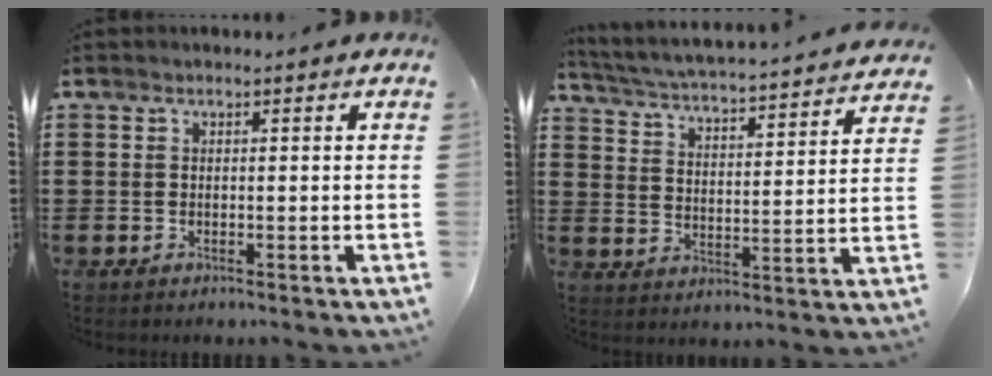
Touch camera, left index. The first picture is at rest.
{"total": 3.8, "force": [3.6, -0.6, 1.1], "torque": [-0.043, -0.036, 0.052]}